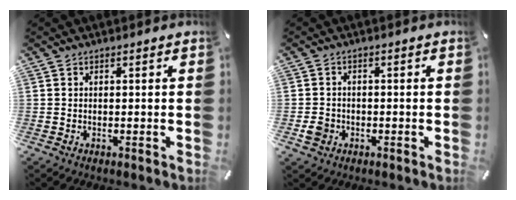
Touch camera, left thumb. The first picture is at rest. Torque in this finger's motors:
{"motor_torque": [0.39, 0.93, 0.18, -0.19, 0.13]}